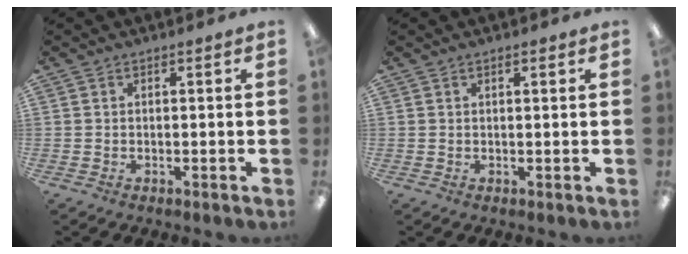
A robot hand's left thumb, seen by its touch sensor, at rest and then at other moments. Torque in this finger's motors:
{"motor_torque": [-0.23, -0.12, -0.29, -0.30, 0.05]}